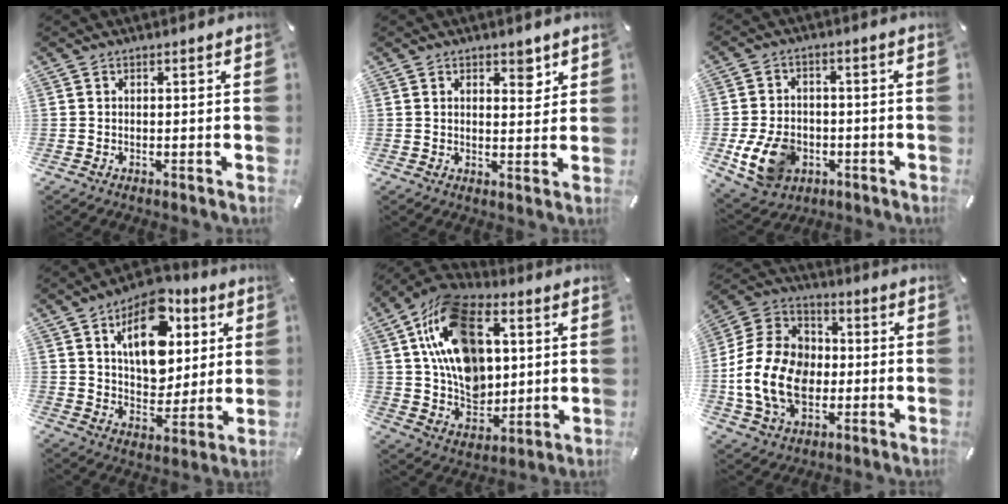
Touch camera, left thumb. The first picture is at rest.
{"total": 4.2, "force": [2.6, 2.4, 2.2], "torque": [-0.011, -0.018, 0.037]}
{"total": 11.4, "force": [-3.3, 8.7, 6.6], "torque": [-0.141, 0.007, -0.059]}
{"total": 16.7, "force": [7.2, 11.0, 10.3], "torque": [-0.142, -0.023, 0.126]}
{"total": 20.3, "force": [6.3, 14.5, 12.7], "torque": [-0.249, -0.016, 0.113]}
{"total": 17.7, "force": [-2.9, 13.8, 10.8], "torque": [-0.242, 0.025, -0.052]}